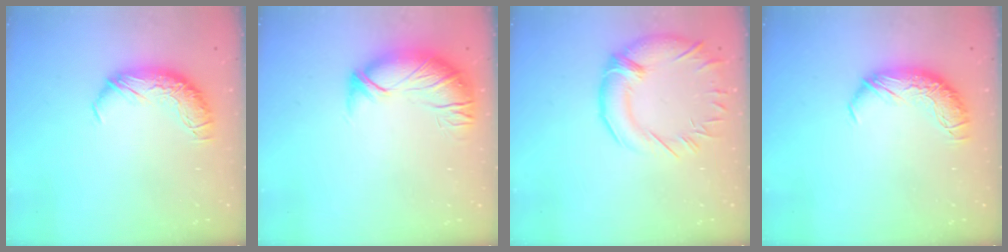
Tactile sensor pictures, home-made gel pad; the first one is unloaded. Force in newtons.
{"total": 2.9, "press": 1.4, "slide": 2.5}
{"total": 5.2, "press": 4.2, "slide": 3.0}
{"total": 0.0}